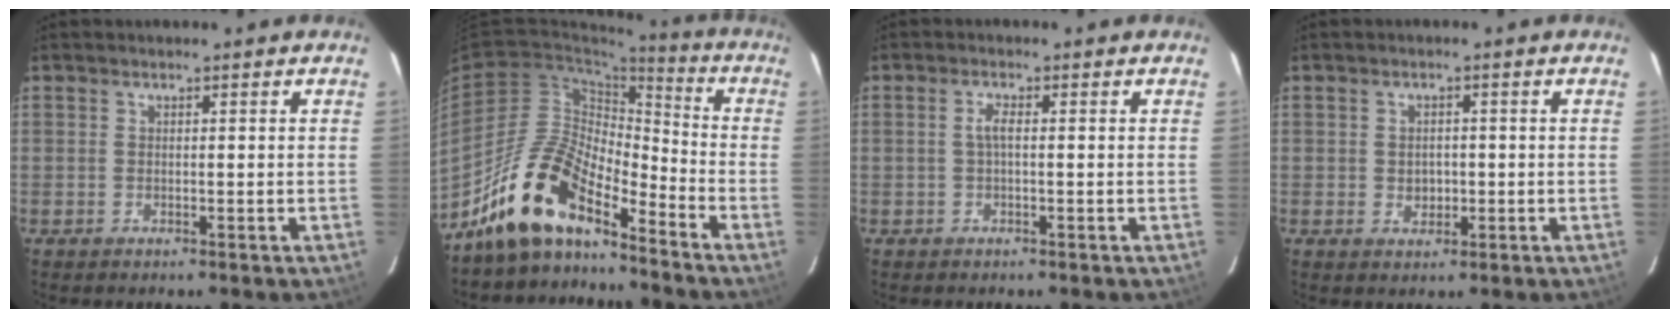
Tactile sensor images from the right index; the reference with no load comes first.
{"total": 14.2, "force": [-11.6, 4.6, 6.9], "torque": [-0.129, 0.013, -0.226]}
{"total": 1.7, "force": [-0.1, 0.3, 1.7], "torque": [-0.035, 0.004, -0.003]}
{"total": 2.7, "force": [-0.3, 2.2, 1.6], "torque": [-0.025, 0.003, -0.002]}